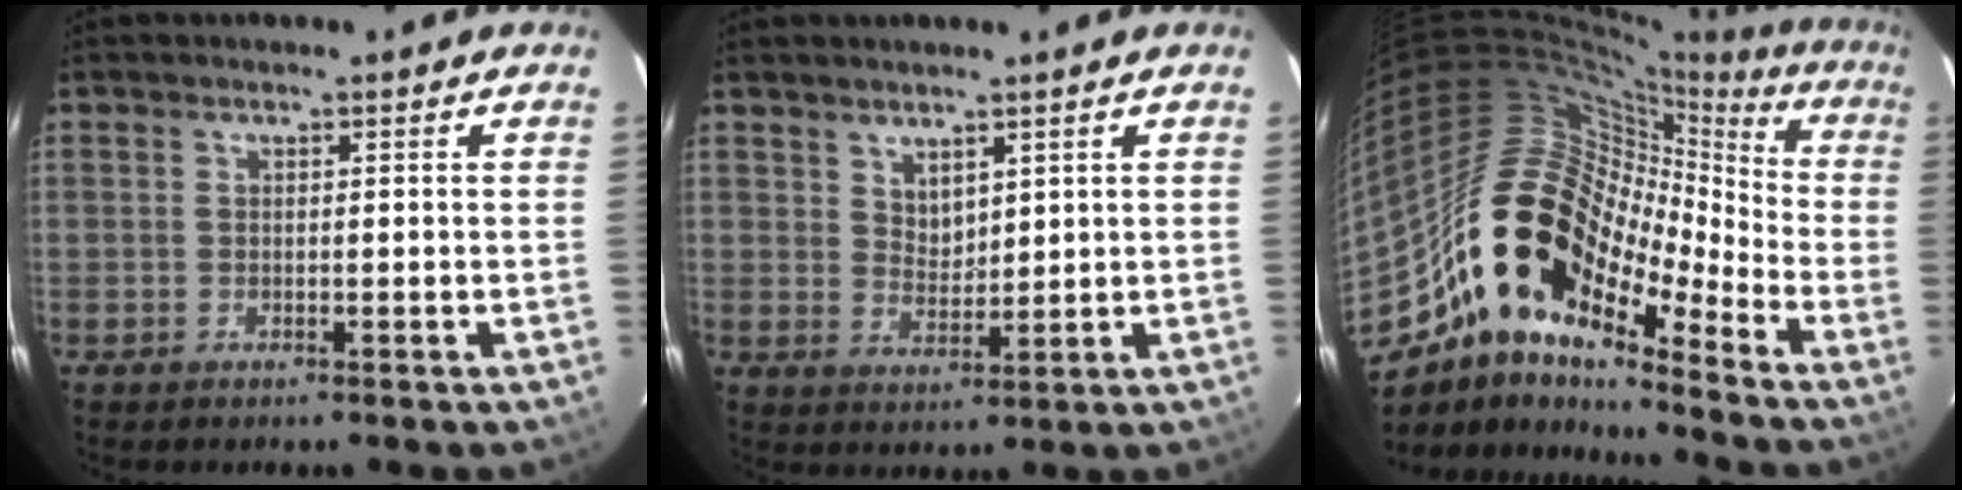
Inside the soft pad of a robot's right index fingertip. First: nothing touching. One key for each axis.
{"total": 3.8, "fx": 2.8, "fy": 1.9, "fz": 1.6, "tx": -0.022, "ty": 0.000, "tz": 0.054}
{"total": 19.6, "fx": -12.4, "fy": 9.9, "fz": 11.5, "tx": -0.185, "ty": 0.011, "tz": -0.244}